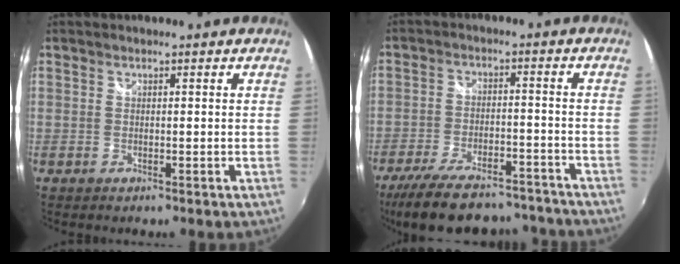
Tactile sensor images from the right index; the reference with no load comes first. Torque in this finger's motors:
{"motor_torque": [1.12, -1.02, 0.46, 0.12]}